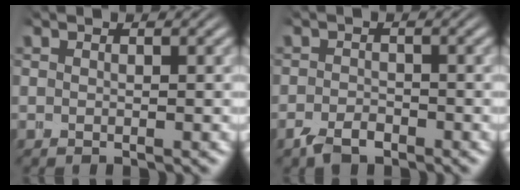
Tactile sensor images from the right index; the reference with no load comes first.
{"total": 2.3, "force": [-2.1, 0.7, -0.4], "torque": [0.001, -0.013, -0.026]}